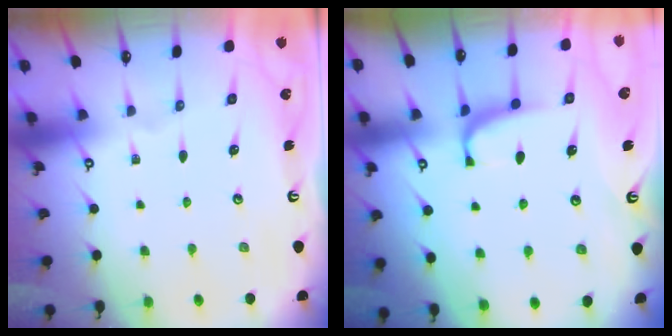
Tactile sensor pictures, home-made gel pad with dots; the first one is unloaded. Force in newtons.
{"total": 1.4, "press": 1.2, "slide": 0.7}